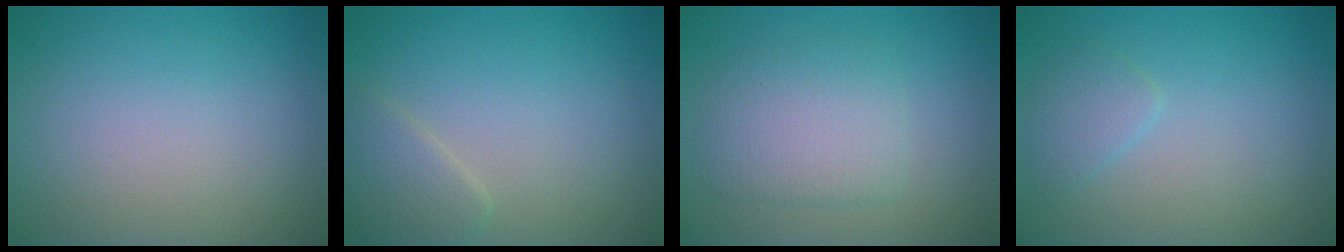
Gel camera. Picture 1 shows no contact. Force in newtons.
{"total": 2.2, "press": 2.2, "slide": 0.1}
{"total": 3.7, "press": 3.7, "slide": 0.3}
{"total": 1.5, "press": 1.5, "slide": 0.1}